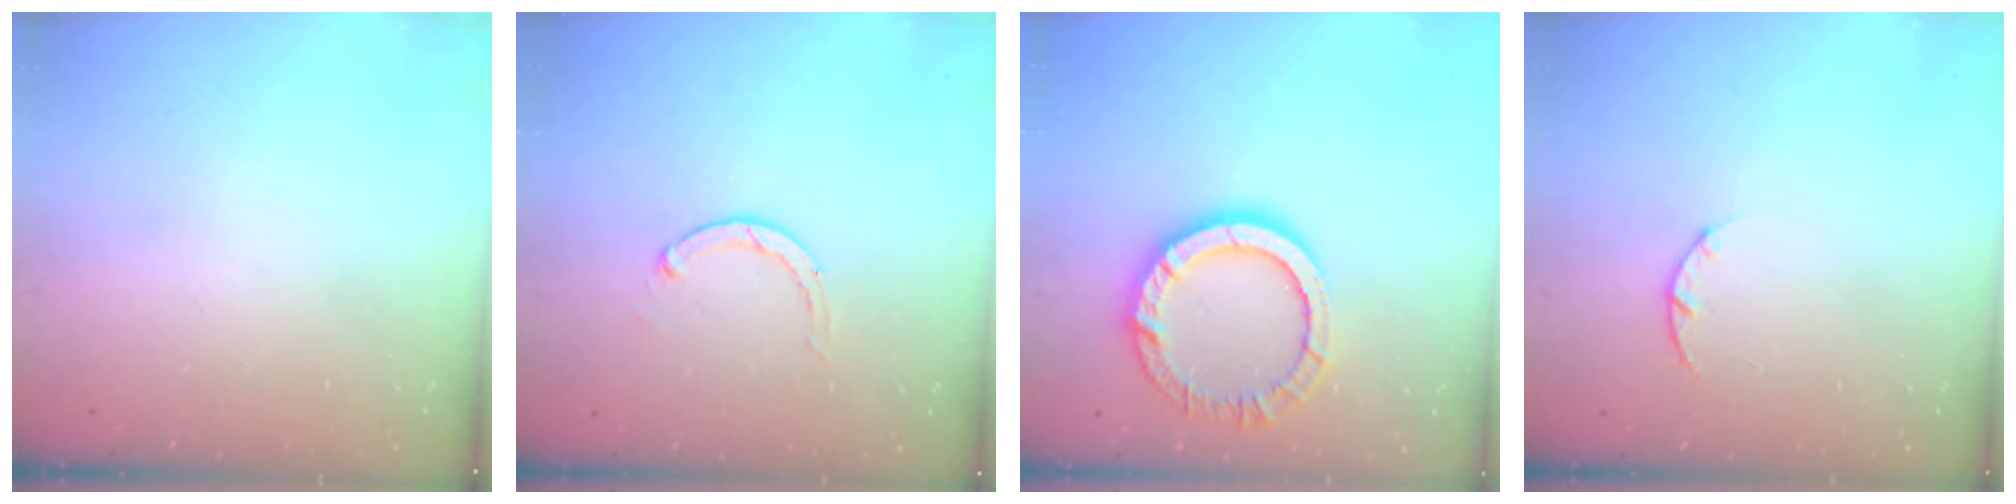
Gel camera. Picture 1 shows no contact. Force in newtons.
{"total": 2.8, "press": 2.8, "slide": 0.5}
{"total": 12.7, "press": 12.6, "slide": 0.9}
{"total": 3.2, "press": 3.2, "slide": 0.5}